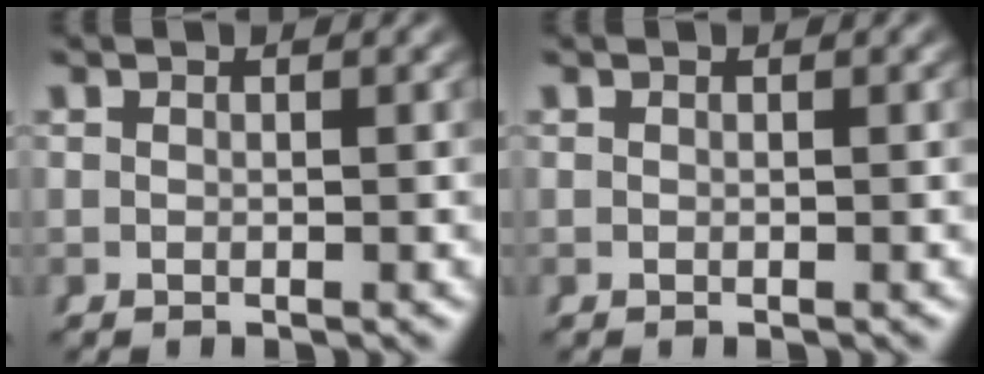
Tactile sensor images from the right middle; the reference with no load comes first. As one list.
[{"total": 0.0}]